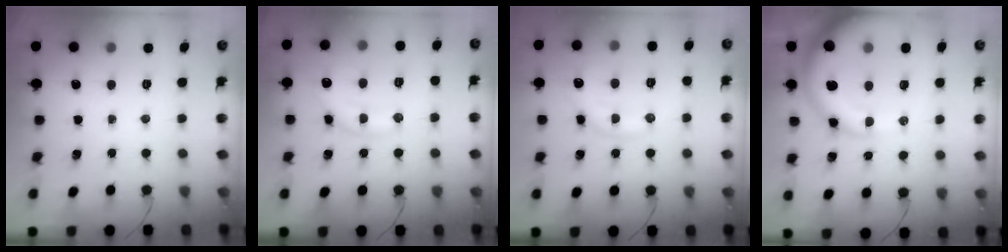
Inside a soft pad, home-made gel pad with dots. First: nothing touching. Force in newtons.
{"total": 10.3, "press": 10.3, "slide": 0.8}
{"total": 11.0, "press": 11.0, "slide": 0.6}
{"total": 14.5, "press": 13.9, "slide": 3.9}